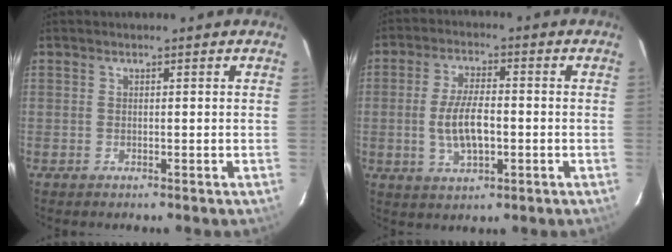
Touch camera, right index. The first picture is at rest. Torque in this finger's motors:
{"motor_torque": [0.27, -0.03, 0.51, 0.05]}